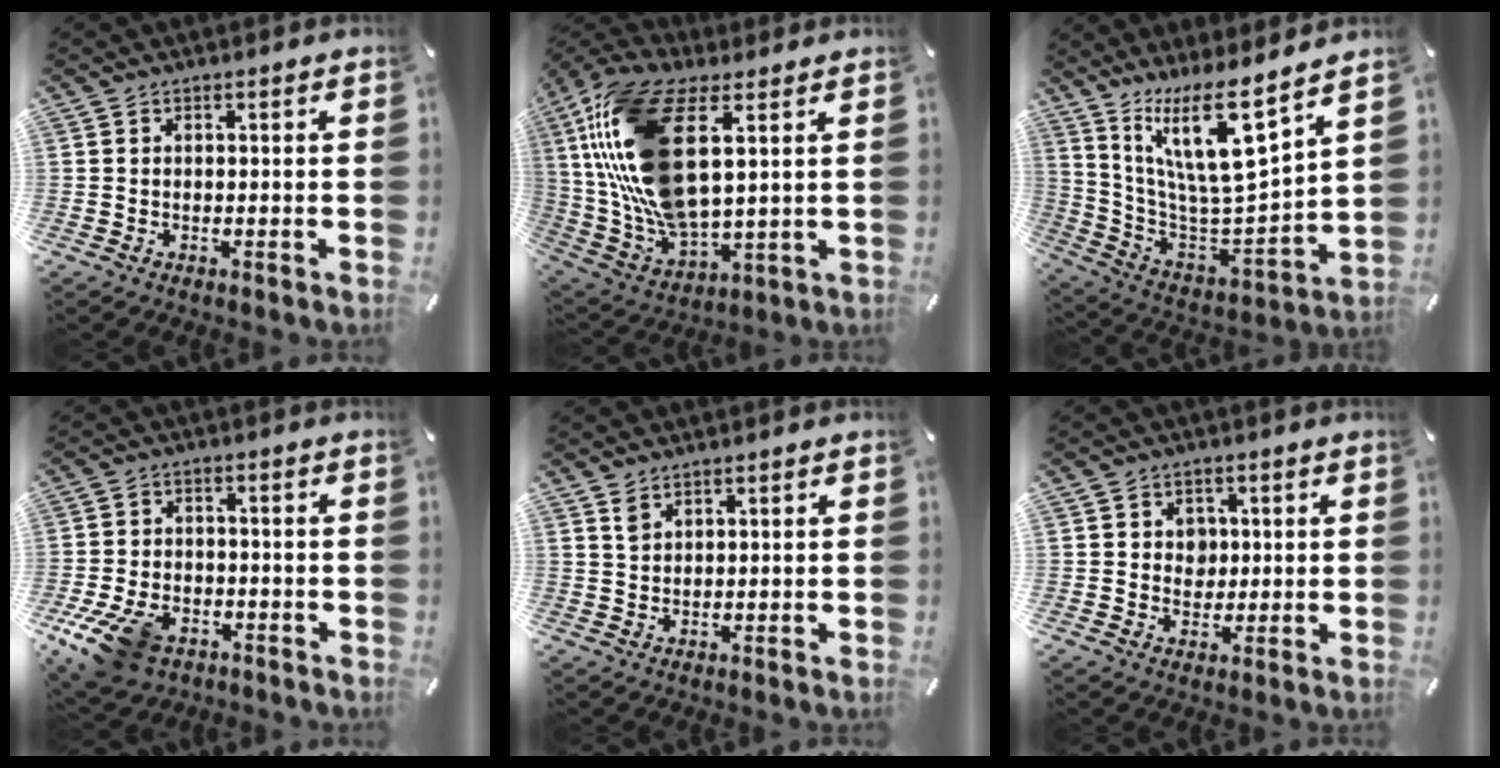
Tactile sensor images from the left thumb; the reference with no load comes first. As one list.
[{"total": 19.0, "force": [6.2, 9.1, 15.5], "torque": [-0.354, -0.024, 0.105]}, {"total": 17.6, "force": [11.3, 4.3, 12.8], "torque": [-0.234, -0.088, 0.183]}, {"total": 11.5, "force": [-6.3, 7.3, 6.3], "torque": [-0.136, 0.026, -0.112]}, {"total": 2.4, "force": [1.8, 1.3, 1.0], "torque": [-0.013, -0.006, 0.033]}, {"total": 4.4, "force": [0.5, 4.3, 1.0], "torque": [-0.010, 0.001, 0.004]}]